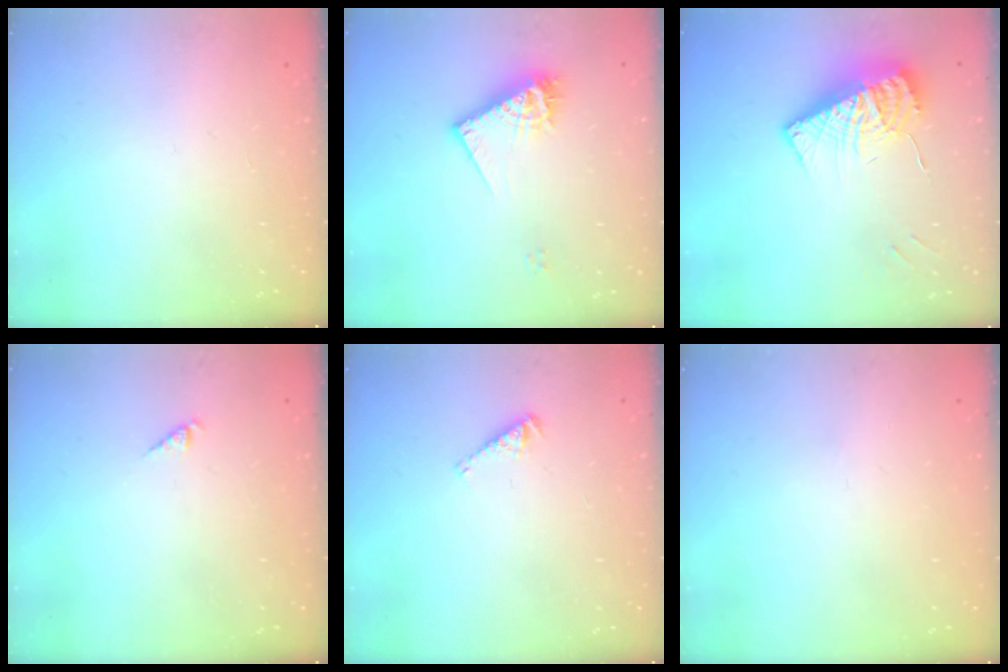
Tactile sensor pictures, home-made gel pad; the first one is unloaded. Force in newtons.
{"total": 11.0, "press": 10.9, "slide": 0.9}
{"total": 12.2, "press": 12.2, "slide": 1.3}
{"total": 2.6, "press": 2.6, "slide": 0.4}
{"total": 4.0, "press": 4.0, "slide": 0.2}
{"total": 0.0}